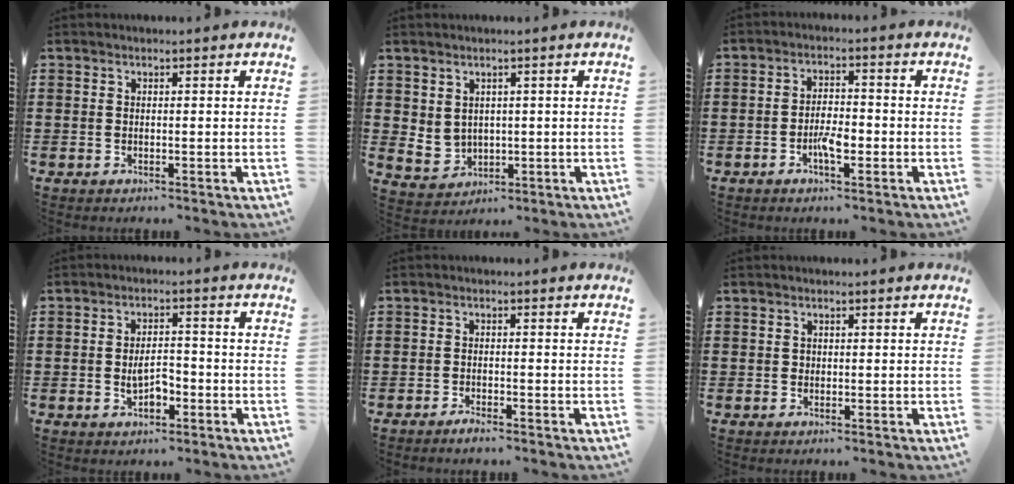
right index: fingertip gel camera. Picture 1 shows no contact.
{"total": 3.2, "force": [1.5, 2.7, 0.9], "torque": [-0.032, 0.005, 0.029]}
{"total": 4.0, "force": [-1.6, 1.5, 3.4], "torque": [-0.066, 0.004, -0.029]}
{"total": 4.2, "force": [-1.3, 2.1, 3.4], "torque": [-0.056, 0.003, -0.025]}
{"total": 1.4, "force": [-1.3, 0.0, 0.4], "torque": [-0.010, -0.003, -0.024]}
{"total": 0.6, "force": [0.2, 0.6, 0.2], "torque": [-0.005, 0.003, 0.004]}